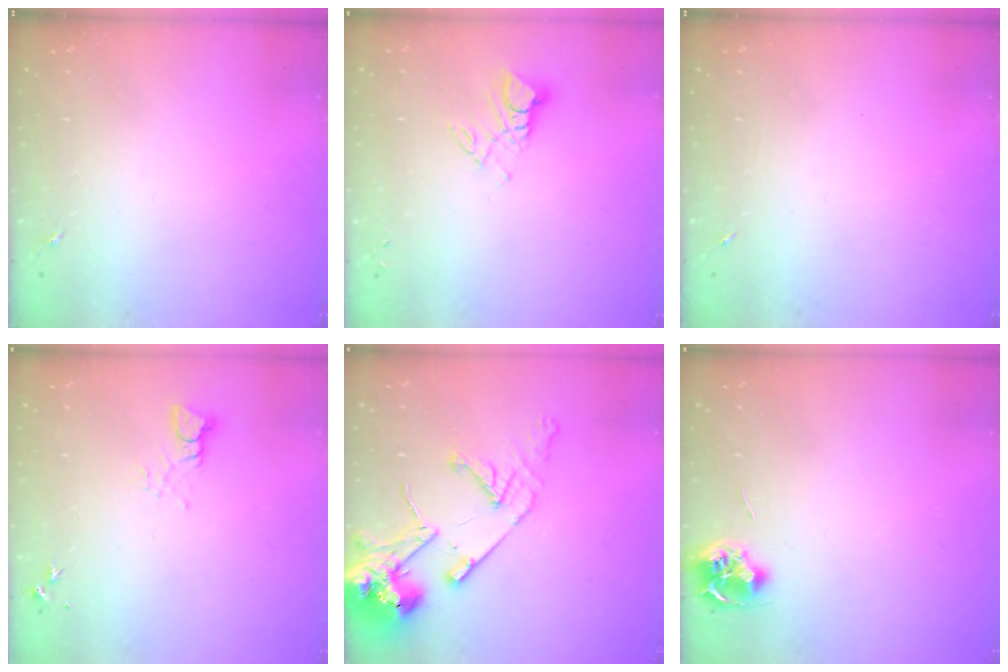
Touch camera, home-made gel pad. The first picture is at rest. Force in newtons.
{"total": 6.2, "press": 6.1, "slide": 0.4}
{"total": 0.0}
{"total": 3.1, "press": 3.1, "slide": 0.4}
{"total": 15.7, "press": 15.5, "slide": 2.3}
{"total": 7.1, "press": 7.1, "slide": 0.4}